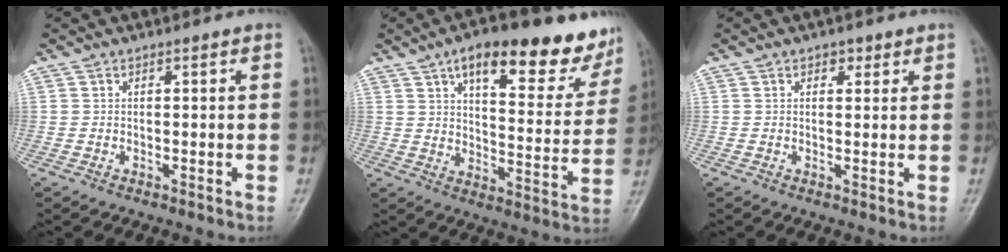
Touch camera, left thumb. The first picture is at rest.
{"total": 20.9, "force": [13.2, 7.2, 14.4], "torque": [-0.156, -0.043, 0.184]}
{"total": 2.0, "force": [1.2, 1.2, 1.0], "torque": [0.000, -0.004, 0.014]}